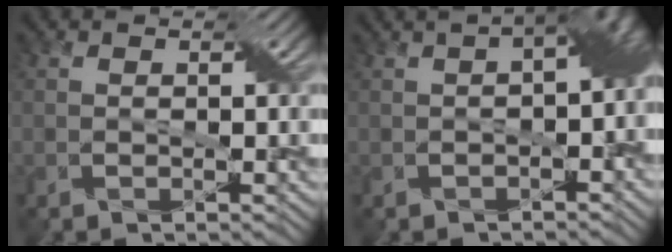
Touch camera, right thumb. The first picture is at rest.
{"total": 7.5, "force": [0.1, 3.6, 6.6], "torque": [-0.073, 0.004, 0.002]}